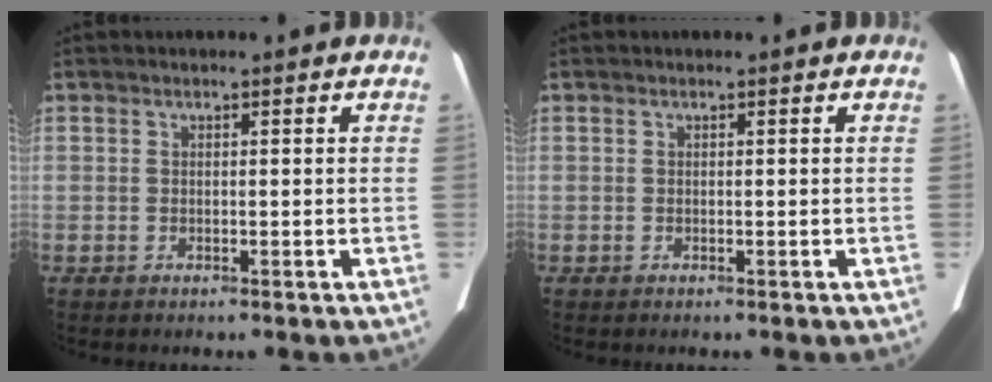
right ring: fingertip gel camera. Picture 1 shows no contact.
{"total": 0.0}